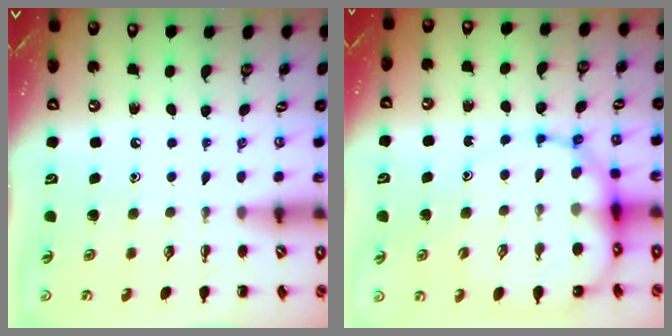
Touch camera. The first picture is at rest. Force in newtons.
{"total": 13.6, "press": 13.1, "slide": 3.5}